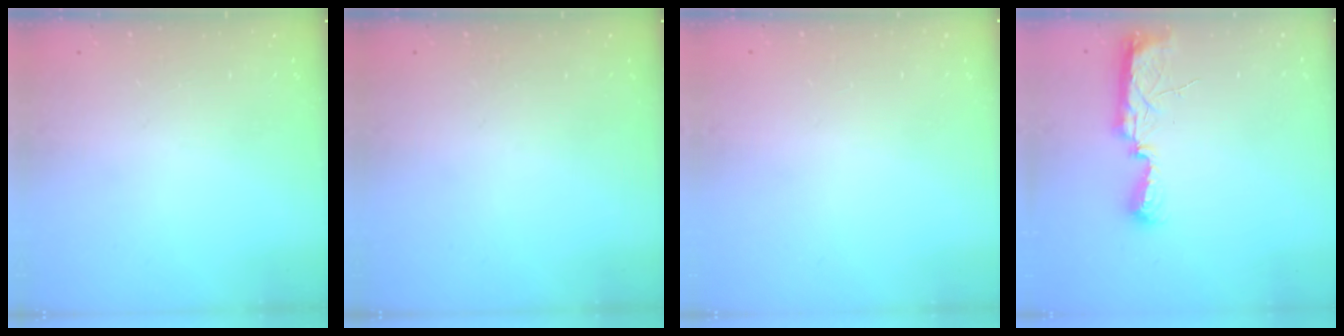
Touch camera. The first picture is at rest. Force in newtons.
{"total": 0.0}
{"total": 0.8, "press": 0.8, "slide": 0.1}
{"total": 9.7, "press": 8.7, "slide": 4.2}